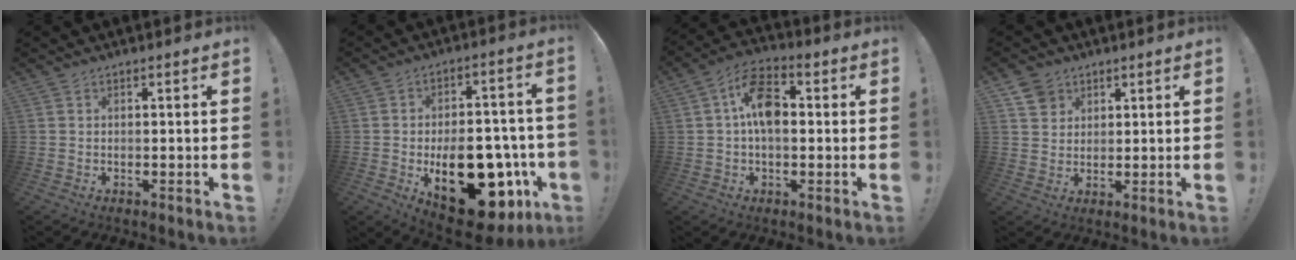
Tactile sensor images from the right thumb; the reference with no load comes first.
{"total": 23.3, "force": [-8.1, 12.9, 17.7], "torque": [-0.244, 0.046, -0.107]}
{"total": 11.5, "force": [1.1, 7.1, 9.0], "torque": [-0.148, 0.016, 0.023]}
{"total": 5.3, "force": [3.3, 4.0, 0.8], "torque": [-0.007, -0.018, 0.063]}